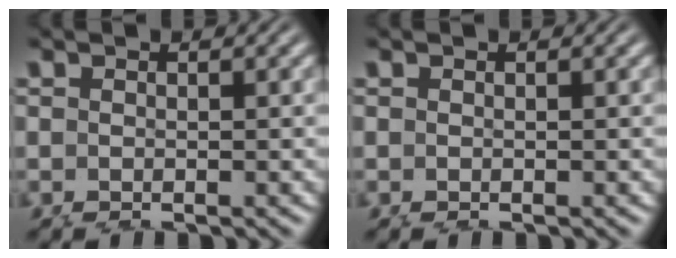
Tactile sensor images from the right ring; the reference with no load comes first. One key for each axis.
{"total": 1.5, "fx": -0.4, "fy": -1.3, "fz": -0.4, "tx": 0.018, "ty": -0.012, "tz": 0.005}